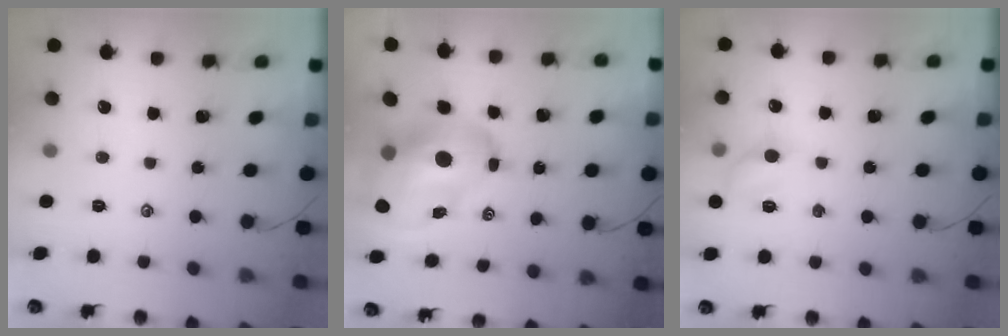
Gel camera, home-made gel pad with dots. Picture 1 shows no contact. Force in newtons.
{"total": 15.4, "press": 14.7, "slide": 4.6}
{"total": 6.2, "press": 6.1, "slide": 0.9}